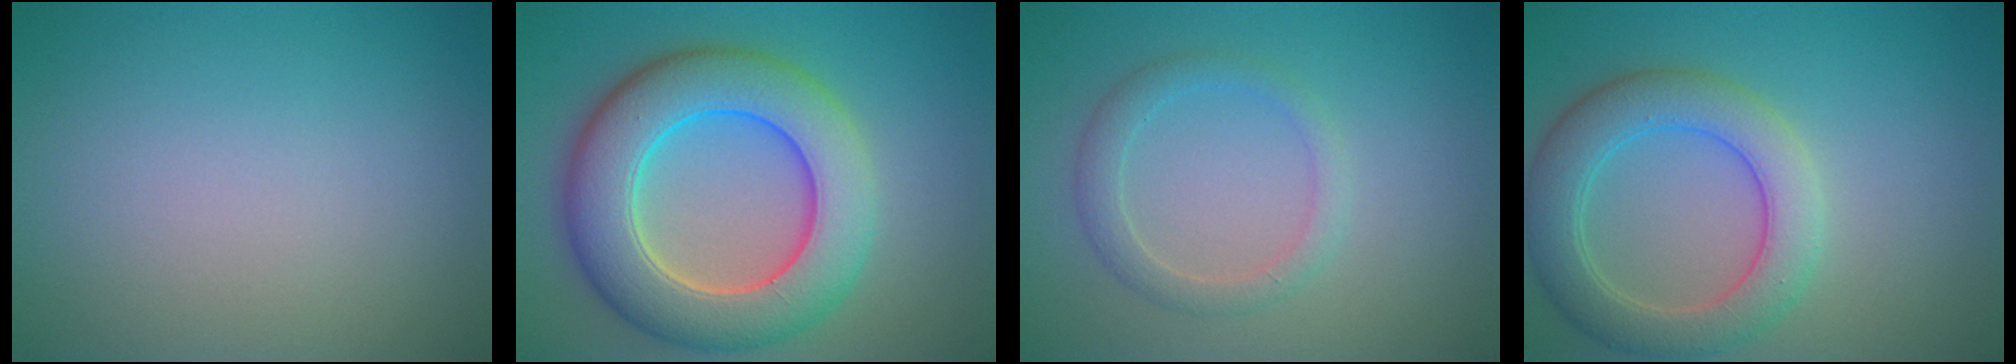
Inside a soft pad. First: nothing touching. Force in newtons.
{"total": 9.8, "press": 9.8, "slide": 0.1}
{"total": 2.2, "press": 2.2, "slide": 0.0}
{"total": 5.5, "press": 5.5, "slide": 0.1}